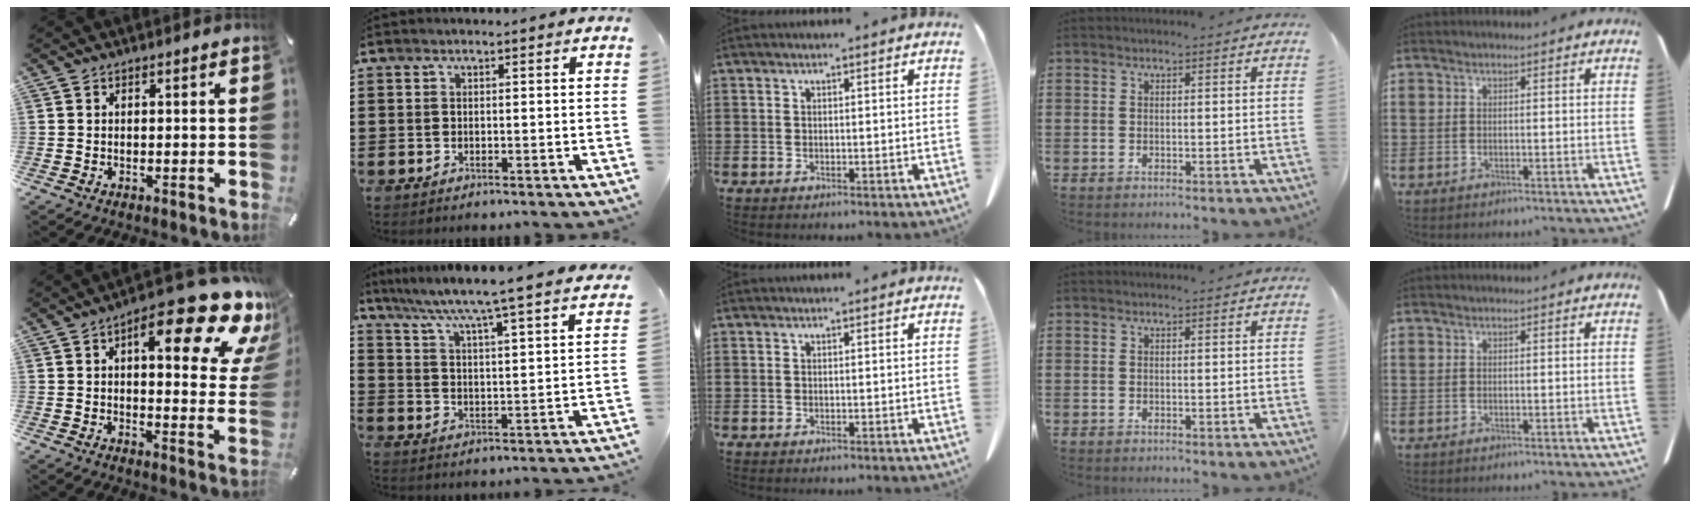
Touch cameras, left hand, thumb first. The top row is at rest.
{"thumb": {"total": 20.0, "force": [11.1, 7.1, 15.0], "torque": [-0.202, -0.074, 0.173]}, "index": {"total": 5.6, "force": [4.8, -1.5, 2.4], "torque": [-0.068, -0.056, 0.070]}}